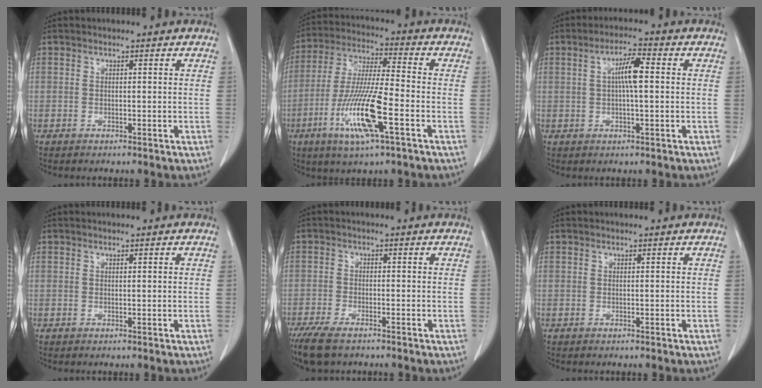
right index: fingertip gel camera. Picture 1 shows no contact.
{"total": 14.5, "force": [-5.5, 1.4, 13.3], "torque": [-0.274, -0.018, -0.100]}
{"total": 5.7, "force": [0.8, 1.2, 5.5], "torque": [-0.108, 0.013, 0.015]}
{"total": 0.7, "force": [0.1, 0.2, 0.6], "torque": [-0.018, 0.004, 0.005]}
{"total": 8.0, "force": [-5.7, 3.0, 4.7], "torque": [-0.088, -0.015, -0.098]}
{"total": 0.0}